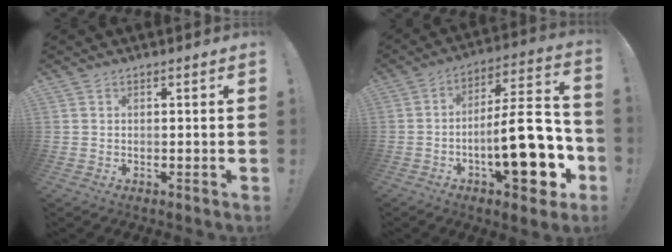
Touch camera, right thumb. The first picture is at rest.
{"total": 22.0, "force": [-6.3, 7.5, 19.7], "torque": [-0.291, 0.044, -0.093]}